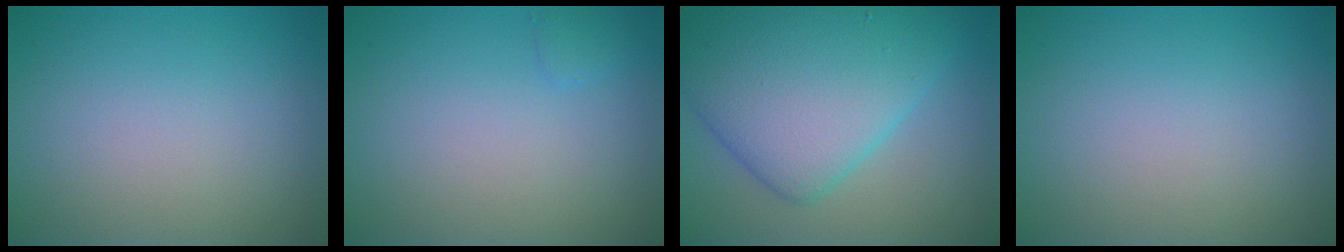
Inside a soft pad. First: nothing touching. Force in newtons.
{"total": 0.7, "press": 0.7, "slide": 0.0}
{"total": 9.5, "press": 9.5, "slide": 0.2}
{"total": 0.0}